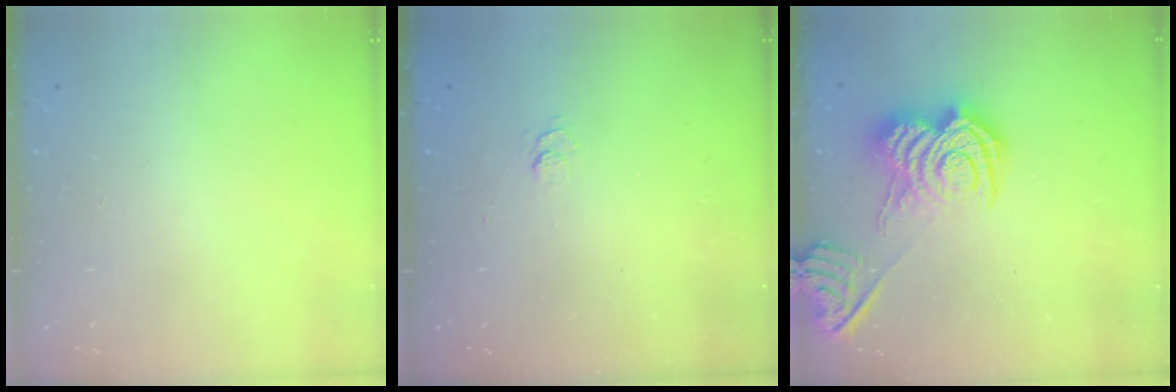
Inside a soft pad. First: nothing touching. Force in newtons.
{"total": 2.7, "press": 2.2, "slide": 1.5}
{"total": 12.7, "press": 12.6, "slide": 0.7}